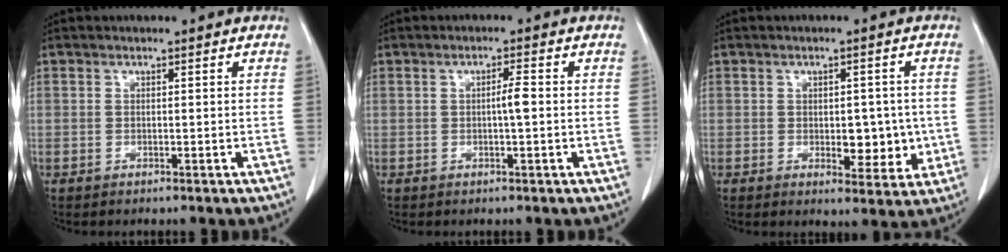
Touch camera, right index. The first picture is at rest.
{"total": 2.1, "force": [-0.2, 0.0, 2.1], "torque": [-0.035, 0.001, -0.002]}
{"total": 6.0, "force": [-0.5, 3.3, 5.0], "torque": [-0.052, -0.002, 0.002]}